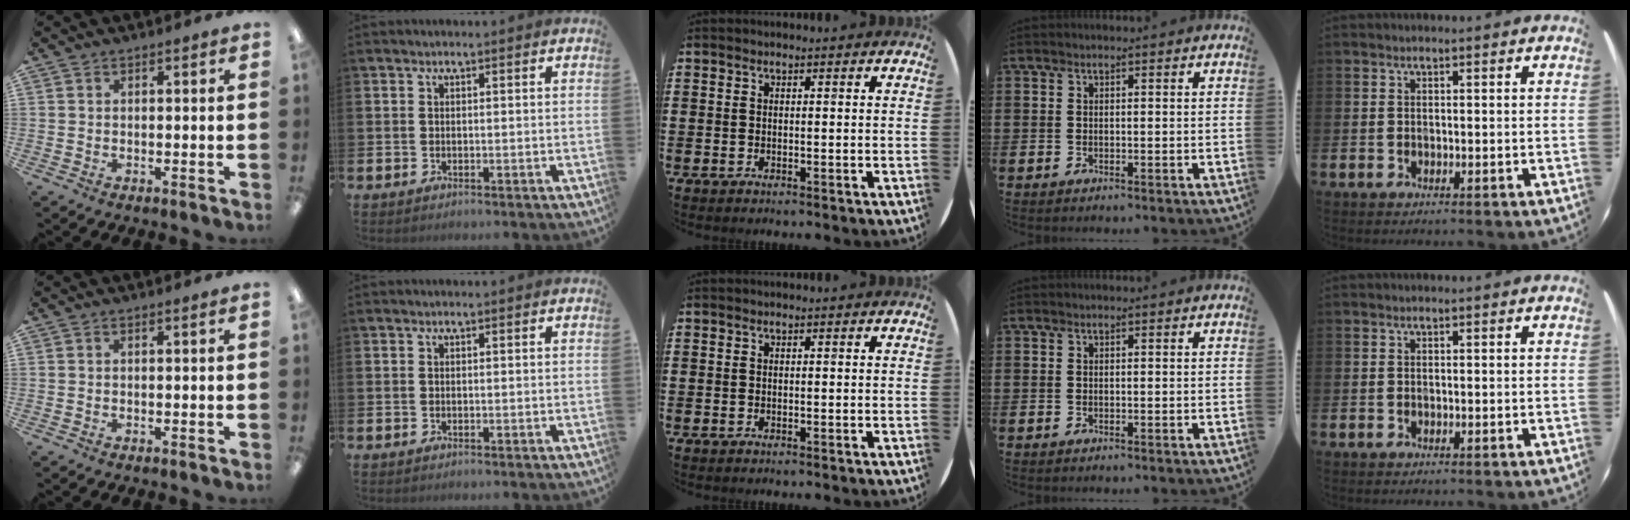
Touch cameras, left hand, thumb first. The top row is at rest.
{}